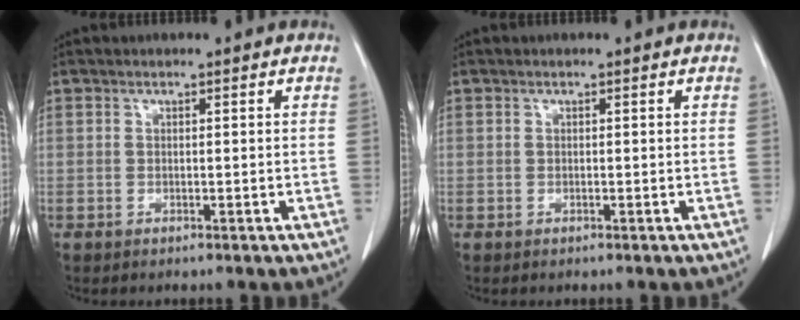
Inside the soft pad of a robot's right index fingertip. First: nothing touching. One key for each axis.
{"total": 0.0}